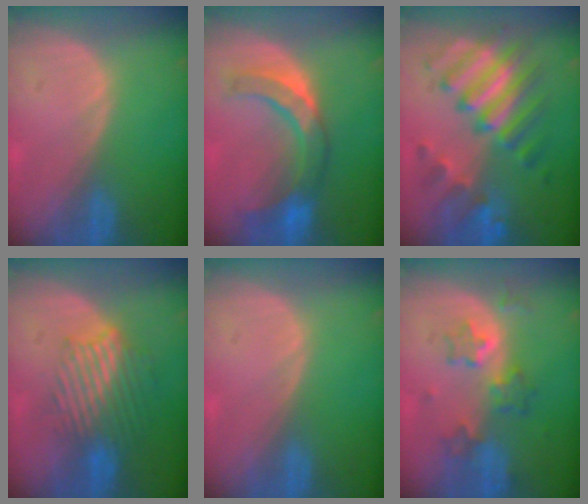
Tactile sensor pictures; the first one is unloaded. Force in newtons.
{"total": 7.9, "press": 7.9, "slide": 0.2}
{"total": 10.3, "press": 10.3, "slide": 0.8}
{"total": 9.5, "press": 8.1, "slide": 5.1}
{"total": 0.0}
{"total": 6.3, "press": 5.8, "slide": 2.5}